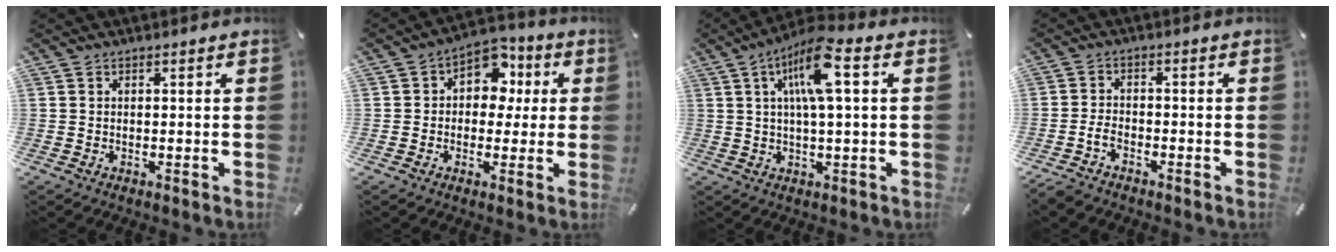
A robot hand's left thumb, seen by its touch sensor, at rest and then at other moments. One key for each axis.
{"total": 8.7, "fx": 1.9, "fy": 7.2, "fz": 4.6, "tx": -0.061, "ty": -0.006, "tz": 0.033}
{"total": 11.3, "fx": 3.4, "fy": 2.5, "fz": 10.4, "tx": -0.197, "ty": 0.004, "tz": 0.056}
{"total": 3.2, "fx": -2.2, "fy": 1.5, "fz": 1.7, "tx": -0.044, "ty": 0.008, "tz": -0.046}